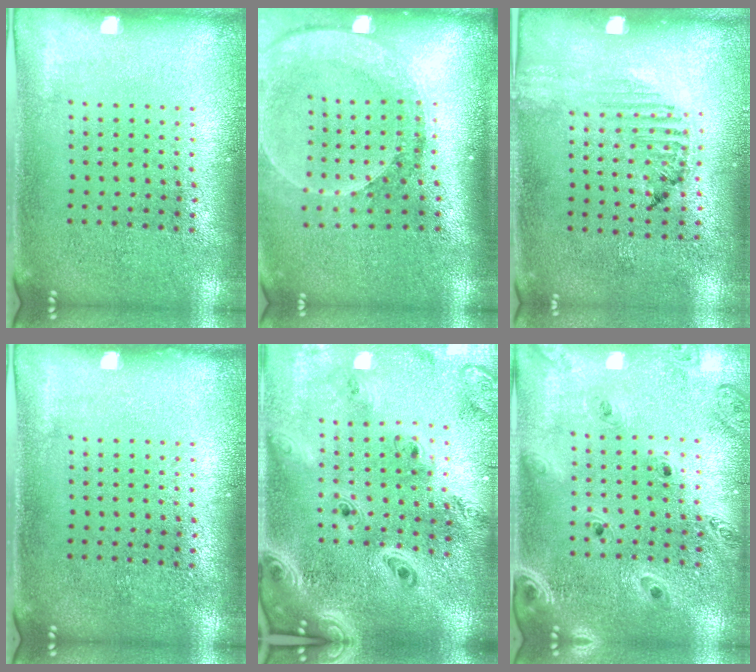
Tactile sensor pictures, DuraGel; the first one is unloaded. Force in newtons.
{"total": 2.6, "press": 2.0, "slide": 1.7}
{"total": 1.2, "press": 1.1, "slide": 0.4}
{"total": 0.0}
{"total": 3.6, "press": 2.8, "slide": 2.3}
{"total": 1.3, "press": 1.3, "slide": 0.1}